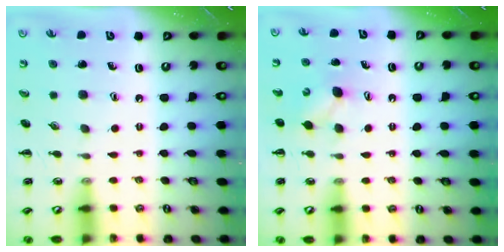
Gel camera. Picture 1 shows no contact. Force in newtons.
{"total": 3.5, "press": 3.4, "slide": 0.8}